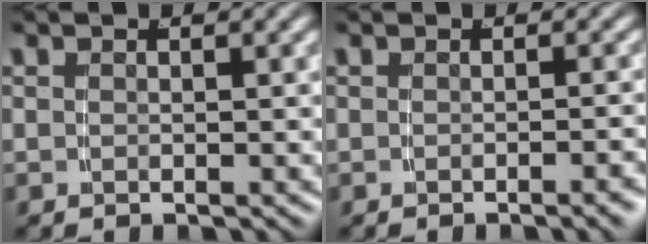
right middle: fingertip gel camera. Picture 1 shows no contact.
{"total": 1.2, "force": [-0.9, -0.3, 0.8], "torque": [-0.009, 0.010, -0.018]}